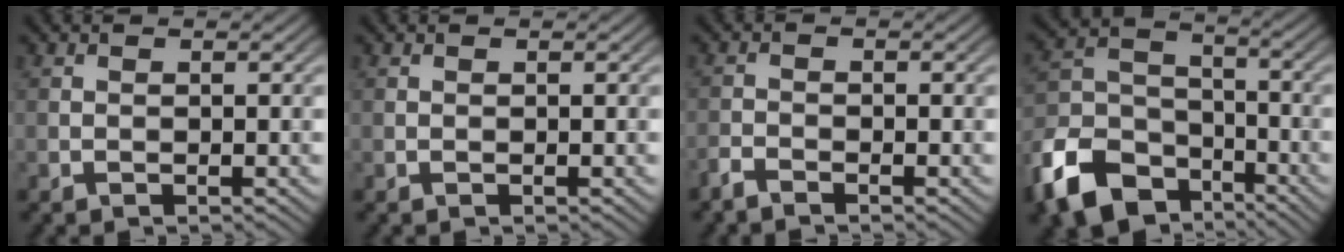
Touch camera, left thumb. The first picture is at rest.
{"total": 0.0}
{"total": 1.9, "force": [-1.7, 0.3, 0.8], "torque": [-0.020, -0.005, -0.042]}
{"total": 13.6, "force": [-8.5, 8.3, 6.7], "torque": [-0.177, -0.023, -0.173]}